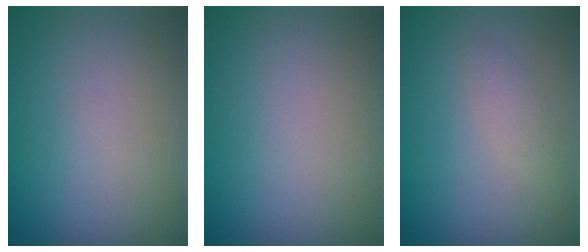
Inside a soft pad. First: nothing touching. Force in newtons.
{"total": 0.0}
{"total": 1.3, "press": 1.3, "slide": 0.0}